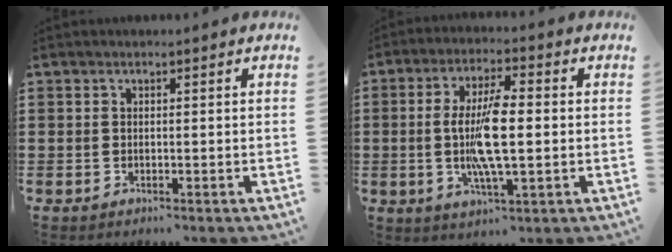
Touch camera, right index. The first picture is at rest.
{"total": 9.3, "force": [-0.4, 2.4, 8.9], "torque": [-0.185, -0.008, -0.014]}